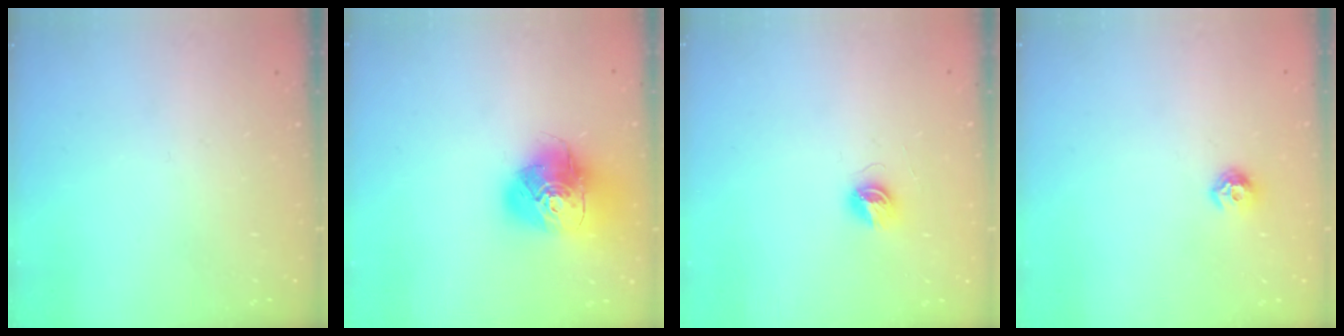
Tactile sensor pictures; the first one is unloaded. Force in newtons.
{"total": 17.5, "press": 17.4, "slide": 2.0}
{"total": 5.6, "press": 5.6, "slide": 0.5}
{"total": 6.5, "press": 6.5, "slide": 0.7}